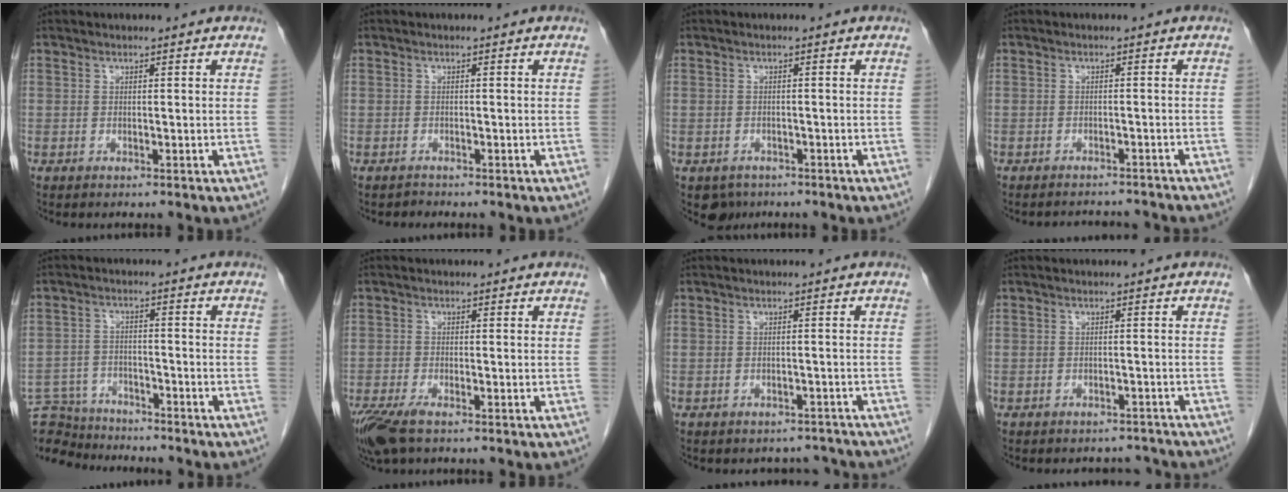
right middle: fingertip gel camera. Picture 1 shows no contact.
{"total": 0.6, "force": [-0.6, 0.2, -0.2], "torque": [-0.003, -0.002, -0.012]}
{"total": 3.0, "force": [-2.0, 2.1, 0.5], "torque": [-0.008, 0.003, -0.028]}
{"total": 6.5, "force": [-6.2, 1.4, 1.0], "torque": [-0.008, 0.005, -0.069]}
{"total": 10.4, "force": [-10.0, 2.4, 1.1], "torque": [-0.025, 0.013, -0.166]}
{"total": 5.9, "force": [-4.1, 1.7, 3.9], "torque": [-0.080, -0.015, -0.075]}
{"total": 5.1, "force": [-4.7, 2.1, -0.1], "torque": [0.009, 0.011, -0.049]}
{"total": 5.9, "force": [-5.6, 2.0, 0.3], "torque": [0.000, 0.009, -0.061]}